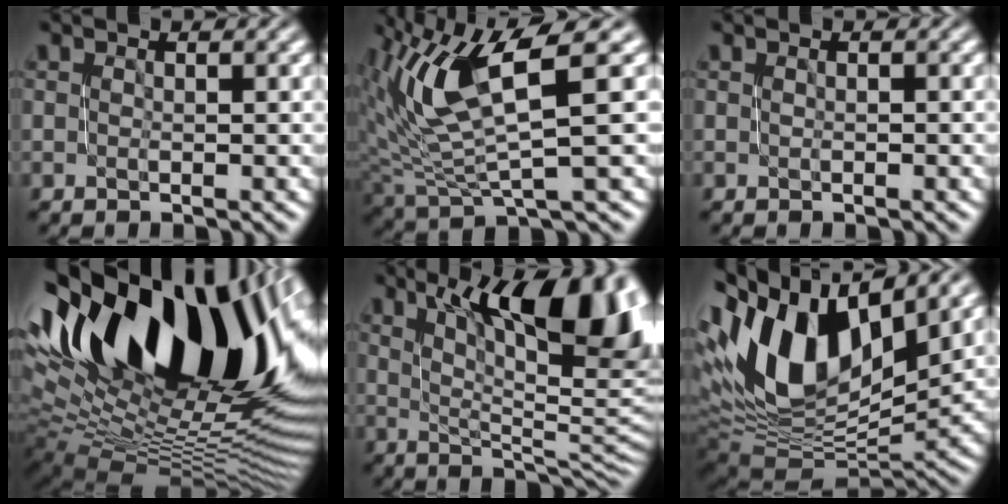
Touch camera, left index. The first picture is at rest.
{"total": 8.9, "force": [3.3, 2.4, 7.9], "torque": [-0.165, 0.003, 0.072]}
{"total": 0.0}
{"total": 20.4, "force": [7.2, 11.2, 15.5], "torque": [-0.274, 0.031, 0.122]}
{"total": 13.4, "force": [6.7, 4.3, 10.8], "torque": [-0.133, 0.002, 0.113]}
{"total": 14.7, "force": [4.6, 8.3, 11.3], "torque": [-0.229, 0.016, 0.080]}